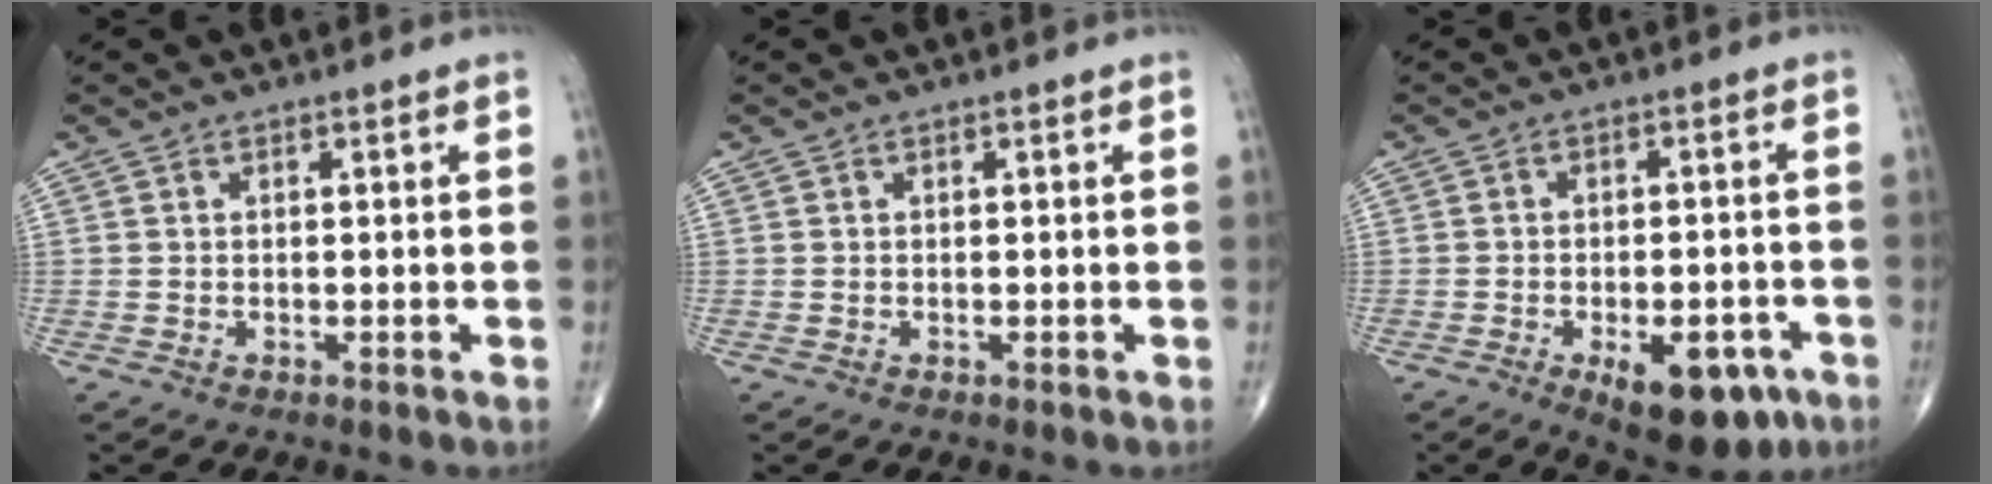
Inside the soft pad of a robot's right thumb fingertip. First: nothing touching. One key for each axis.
{"total": 0.0}
{"total": 13.7, "fx": -6.6, "fy": 6.7, "fz": 10.1, "tx": -0.117, "ty": 0.019, "tz": -0.080}